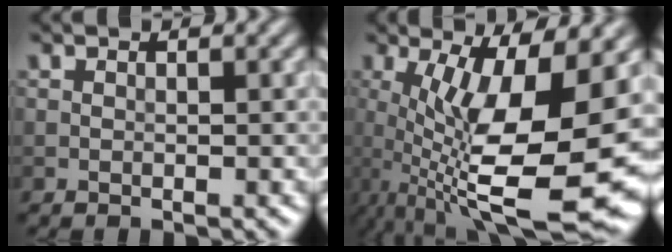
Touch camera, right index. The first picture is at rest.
{"total": 13.8, "force": [-1.2, 4.1, 13.1], "torque": [-0.204, -0.014, -0.015]}